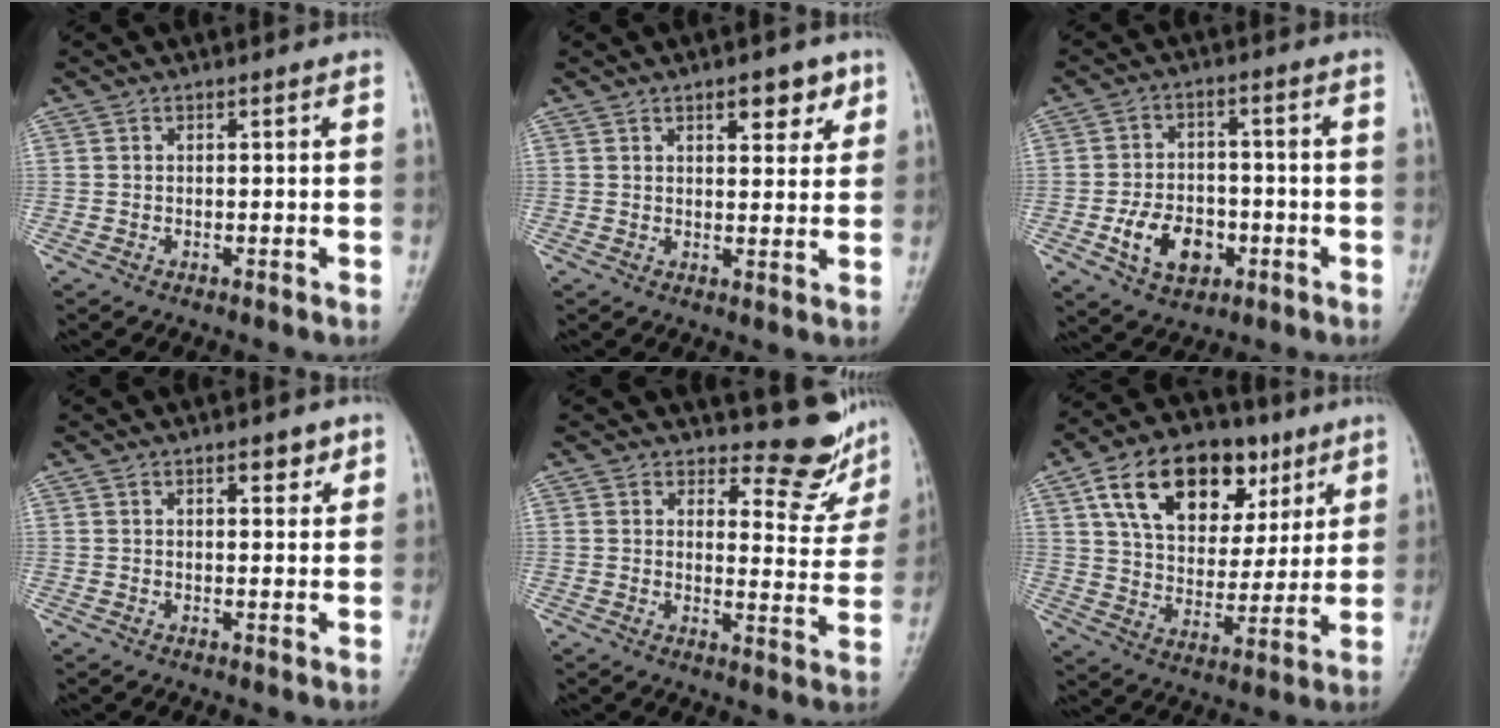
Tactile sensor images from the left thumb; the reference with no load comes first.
{"total": 5.7, "force": [3.1, 2.7, 3.9], "torque": [-0.026, -0.013, 0.039]}
{"total": 10.7, "force": [-4.1, 7.3, 6.7], "torque": [-0.089, 0.022, -0.067]}
{"total": 2.6, "force": [1.6, 1.2, 1.7], "torque": [-0.008, -0.005, 0.021]}
{"total": 8.4, "force": [7.8, 2.7, 1.1], "torque": [0.017, -0.082, 0.089]}
{"total": 20.5, "force": [9.6, 12.7, 13.0], "torque": [-0.175, -0.016, 0.156]}